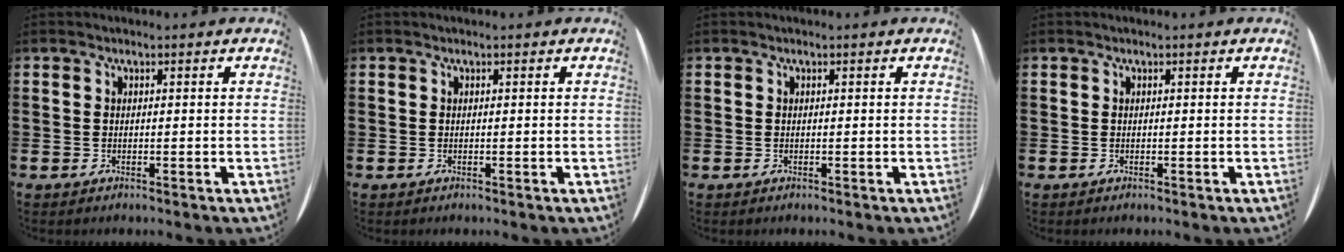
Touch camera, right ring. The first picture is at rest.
{"total": 0.0}
{"total": 0.0}
{"total": 0.0}